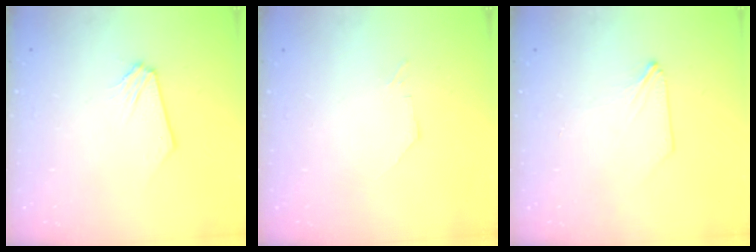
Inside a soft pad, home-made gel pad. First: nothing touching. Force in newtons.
{"total": 0.0}
{"total": 0.6, "press": 0.6, "slide": 0.1}